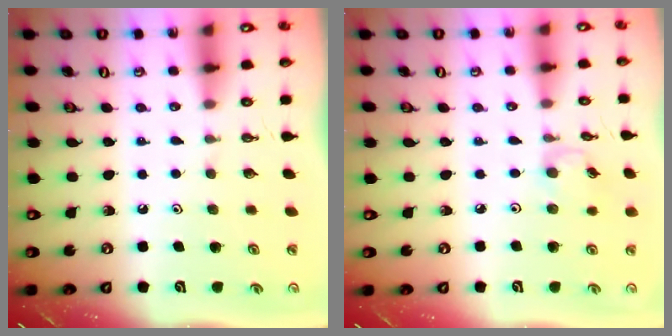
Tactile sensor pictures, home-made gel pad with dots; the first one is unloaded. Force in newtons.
{"total": 2.9, "press": 2.9, "slide": 0.4}